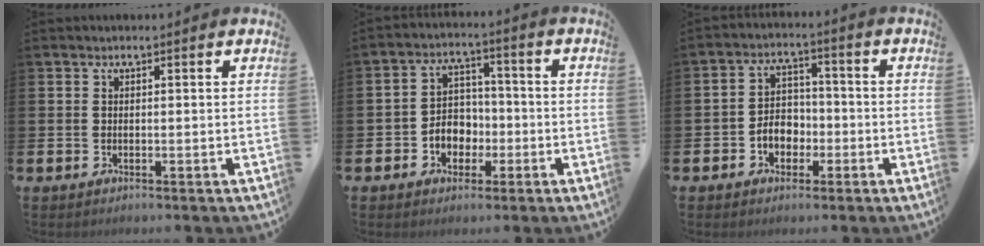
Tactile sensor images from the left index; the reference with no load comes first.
{"total": 4.3, "force": [-1.8, 3.6, 1.2], "torque": [-0.023, 0.004, -0.042]}
{"total": 4.0, "force": [-2.1, 3.0, 1.6], "torque": [-0.025, 0.004, -0.048]}